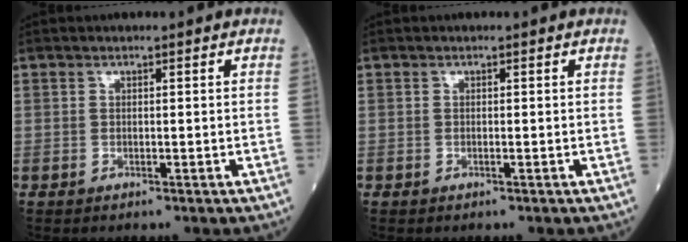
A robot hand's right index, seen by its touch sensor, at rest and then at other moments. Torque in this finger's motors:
{"motor_torque": [-0.10, 0.00, -0.09, -0.01]}